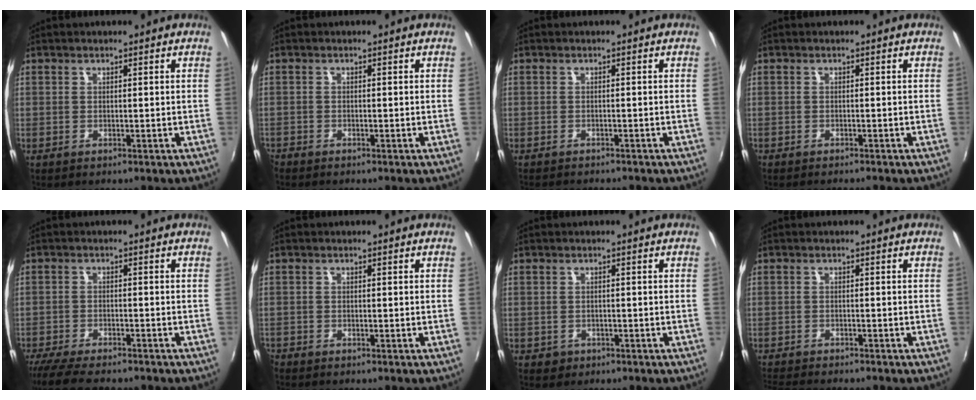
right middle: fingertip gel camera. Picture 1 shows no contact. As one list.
[{"total": 1.4, "force": [-1.3, 0.5, 0.0], "torque": [-0.007, -0.005, -0.030]}, {"total": 3.4, "force": [-3.1, 0.6, 1.1], "torque": [-0.028, -0.014, -0.048]}, {"total": 1.5, "force": [-1.5, 0.2, 0.4], "torque": [-0.017, -0.009, -0.028]}, {"total": 9.8, "force": [-8.5, 1.8, 4.5], "torque": [-0.108, -0.032, -0.144]}, {"total": 1.1, "force": [-1.0, 0.4, 0.0], "torque": [-0.006, -0.004, -0.024]}, {"total": 1.9, "force": [-0.8, 1.7, 0.5], "torque": [-0.012, -0.002, -0.010]}, {"total": 6.1, "force": [-5.6, 0.4, 2.2], "torque": [-0.060, -0.021, -0.097]}]